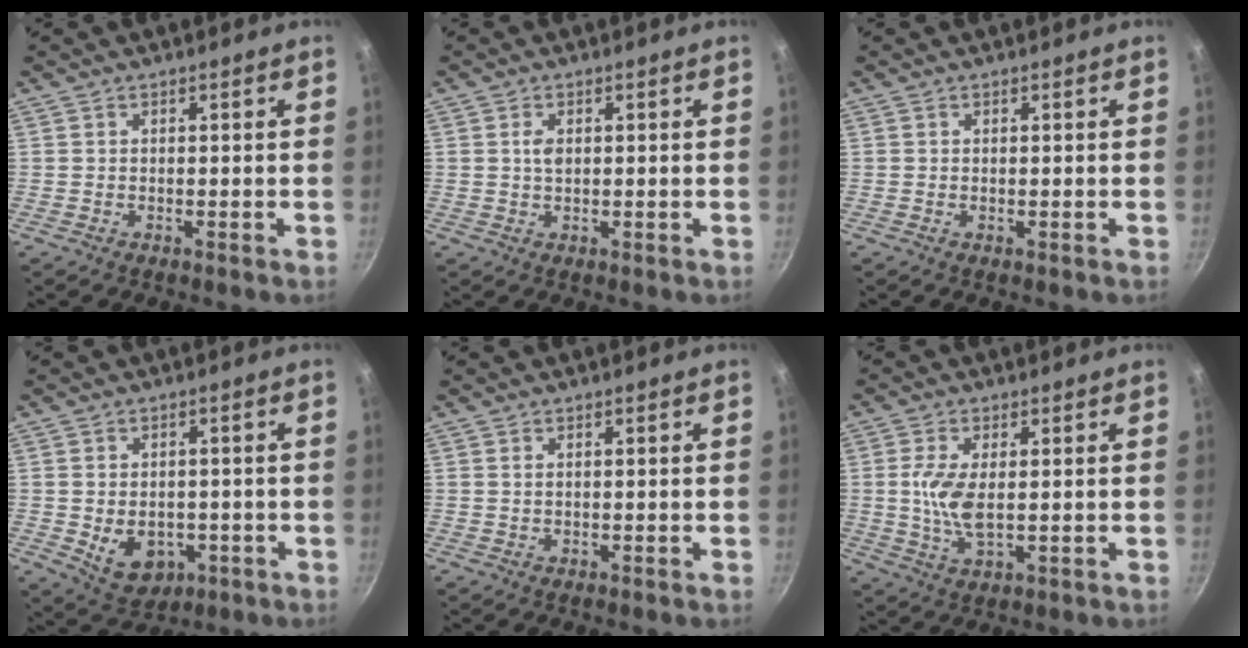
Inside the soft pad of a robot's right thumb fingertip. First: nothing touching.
{"total": 2.0, "force": [0.4, 1.2, 1.5], "torque": [-0.023, -0.001, 0.007]}
{"total": 0.0}
{"total": 8.2, "force": [-1.8, 6.0, 5.3], "torque": [-0.058, -0.002, -0.012]}
{"total": 0.6, "force": [0.2, 0.2, 0.5], "torque": [-0.007, 0.000, 0.004]}
{"total": 7.1, "force": [0.5, 3.1, 6.4], "torque": [-0.135, -0.005, 0.010]}